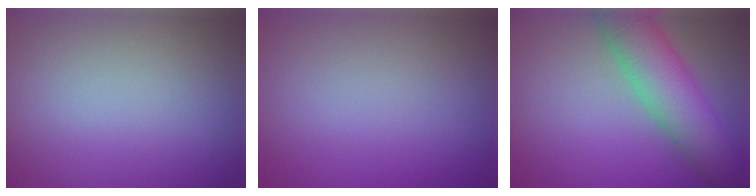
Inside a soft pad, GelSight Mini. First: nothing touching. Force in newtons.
{"total": 0.0}
{"total": 7.5, "press": 7.5, "slide": 0.3}